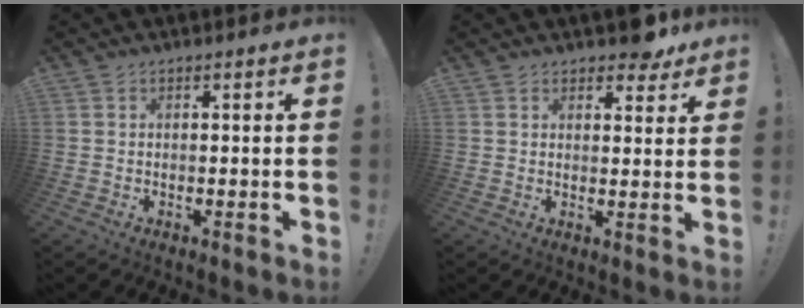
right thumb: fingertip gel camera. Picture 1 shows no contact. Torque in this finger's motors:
{"motor_torque": [-0.27, 1.06, 0.45, 0.39, 0.08]}